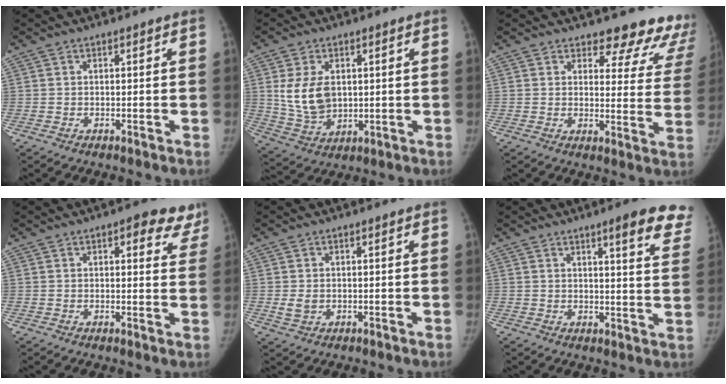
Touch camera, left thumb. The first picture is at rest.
{"total": 9.7, "force": [1.6, 6.7, 6.8], "torque": [-0.108, -0.011, 0.047]}
{"total": 14.5, "force": [13.1, 5.1, 3.3], "torque": [0.022, -0.111, 0.126]}
{"total": 8.1, "force": [5.0, 3.6, 5.3], "torque": [-0.023, -0.018, 0.050]}
{"total": 2.5, "force": [-0.2, 2.0, 1.5], "torque": [-0.025, -0.003, 0.000]}
{"total": 11.8, "force": [8.1, 2.1, 8.3], "torque": [-0.073, -0.038, 0.086]}